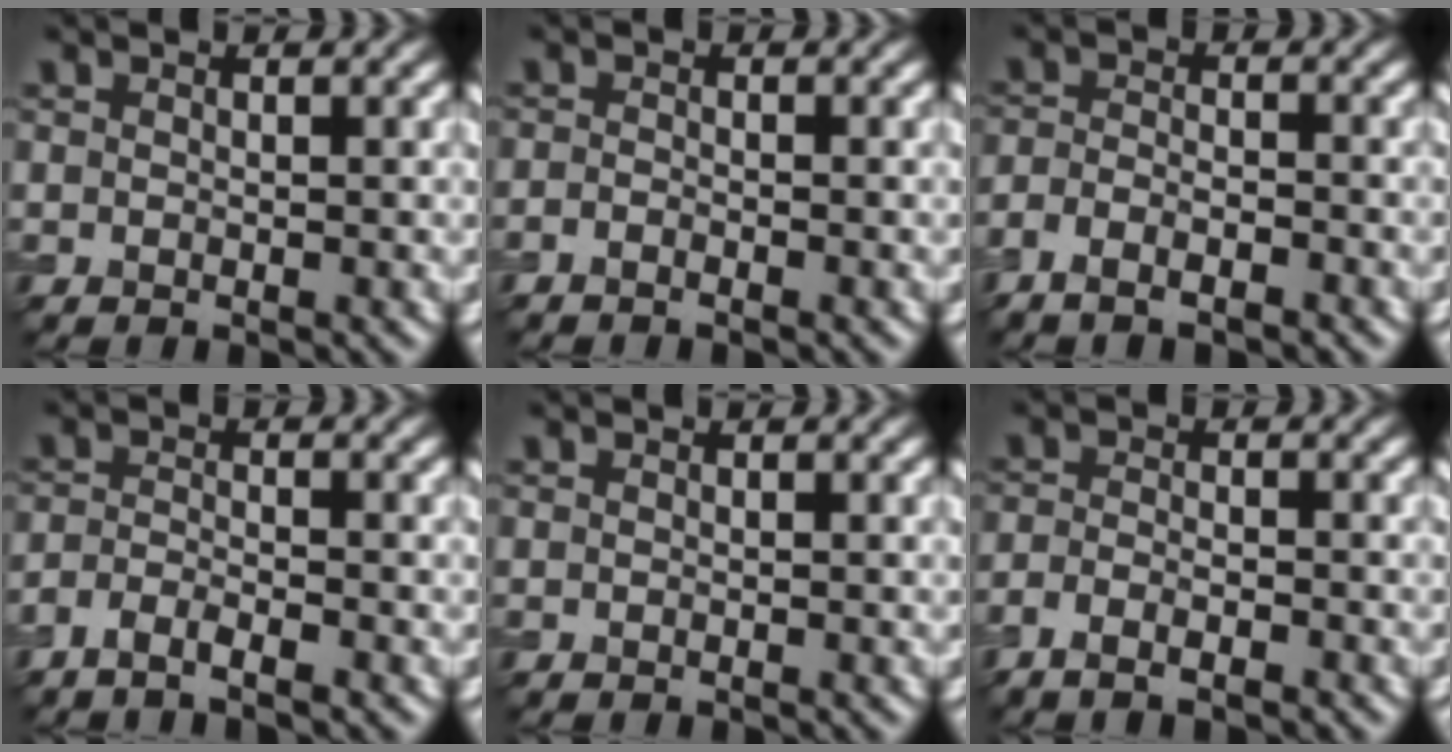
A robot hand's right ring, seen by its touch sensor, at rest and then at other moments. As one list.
[{"total": 0.7, "force": [-0.7, -0.1, 0.0], "torque": [-0.001, -0.002, -0.018]}, {"total": 2.7, "force": [-2.2, 0.8, 1.4], "torque": [-0.028, -0.002, -0.043]}, {"total": 1.7, "force": [-1.4, 0.2, 1.0], "torque": [-0.021, -0.003, -0.032]}, {"total": 0.0}, {"total": 2.2, "force": [-1.7, 0.5, 1.3], "torque": [-0.029, -0.003, -0.034]}]